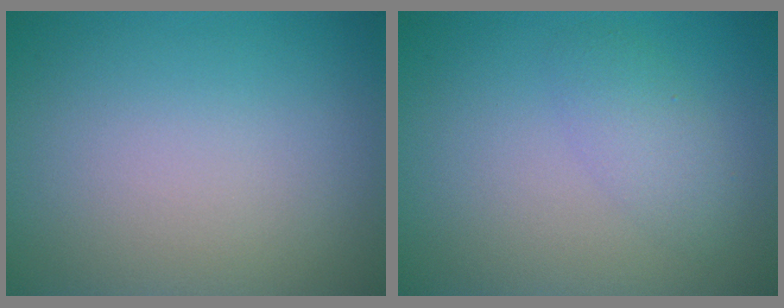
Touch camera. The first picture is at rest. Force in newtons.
{"total": 2.1, "press": 2.1, "slide": 0.1}